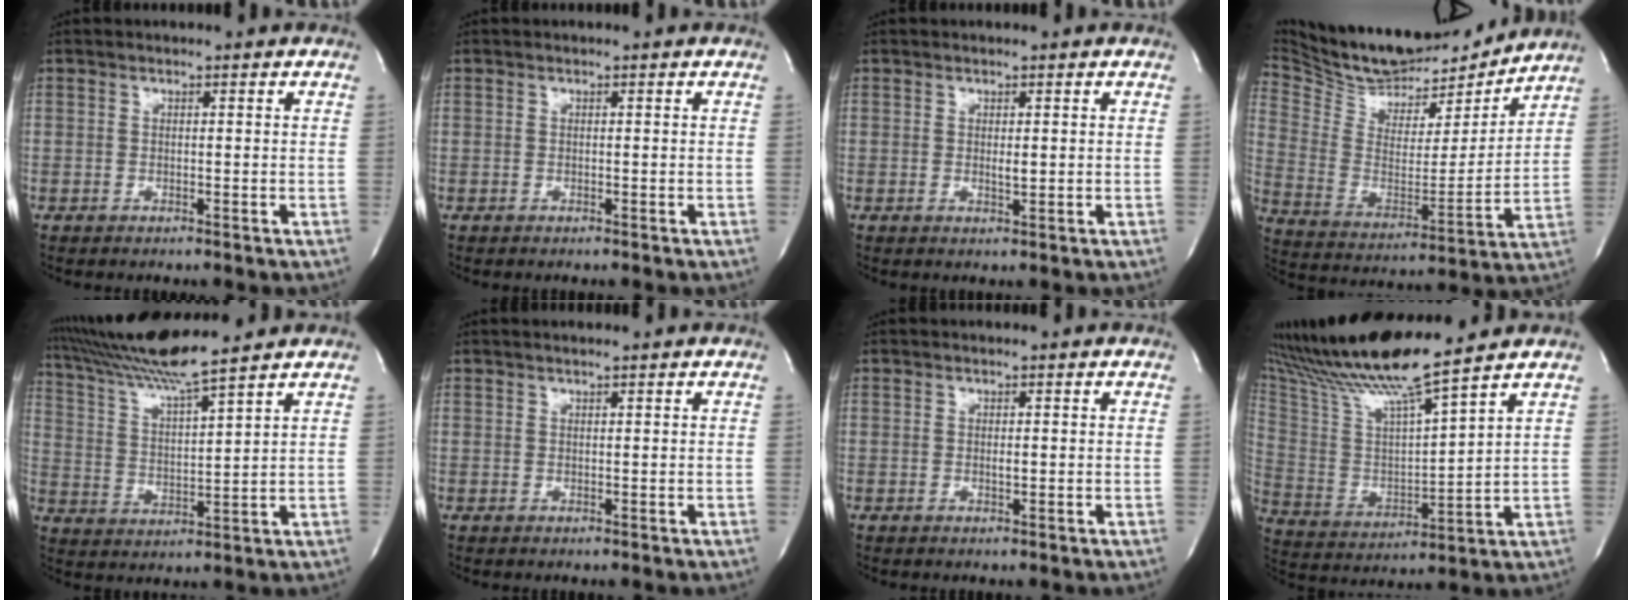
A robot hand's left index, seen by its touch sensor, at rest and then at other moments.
{"total": 0.0}
{"total": 1.1, "force": [0.2, 0.3, 1.0], "torque": [-0.020, -0.002, 0.004]}
{"total": 20.9, "force": [19.1, 6.1, 5.9], "torque": [-0.120, -0.012, 0.312]}
{"total": 11.3, "force": [10.2, -1.8, 4.7], "torque": [-0.096, 0.007, 0.192]}
{"total": 1.4, "force": [1.1, -0.1, 0.8], "torque": [-0.016, 0.011, 0.020]}
{"total": 0.5, "force": [0.1, 0.1, 0.5], "torque": [-0.013, -0.002, 0.002]}
{"total": 15.5, "force": [13.7, -1.5, 7.1], "torque": [-0.152, -0.003, 0.259]}